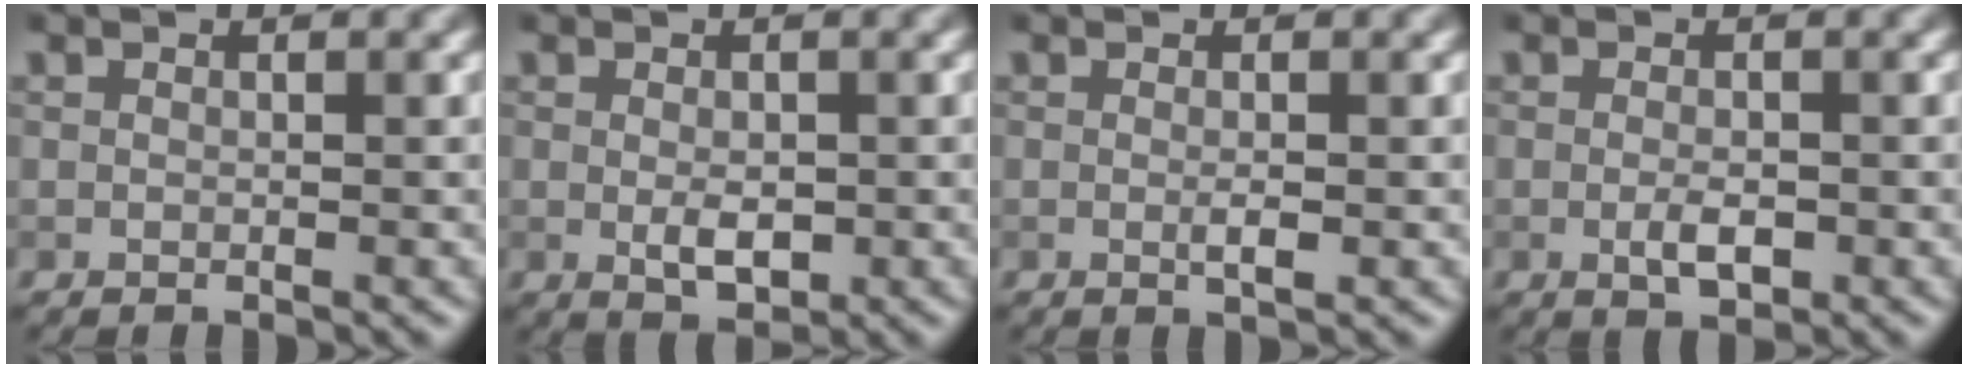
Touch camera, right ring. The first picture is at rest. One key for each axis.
{"total": 2.4, "fx": -0.3, "fy": 1.4, "fz": 2.0, "tx": -0.035, "ty": -0.004, "tz": -0.002}
{"total": 1.1, "fx": -0.1, "fy": 0.2, "fz": 1.1, "tx": -0.020, "ty": -0.003, "tz": -0.002}
{"total": 2.0, "fx": -0.5, "fy": 0.8, "fz": 1.7, "tx": -0.033, "ty": -0.003, "tz": -0.010}